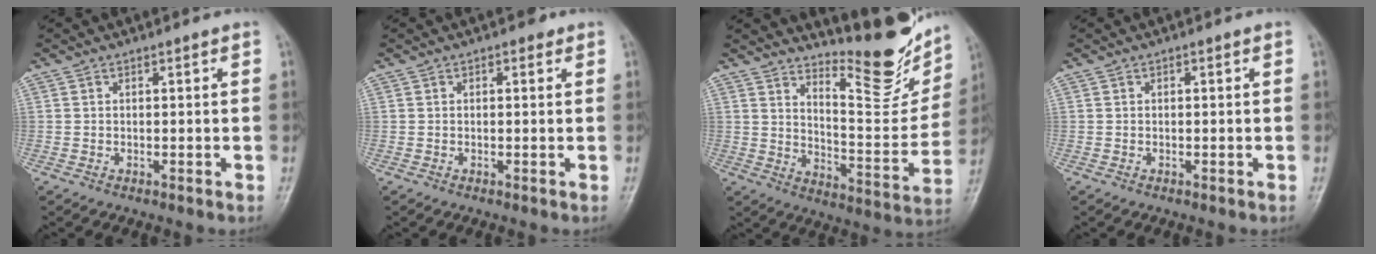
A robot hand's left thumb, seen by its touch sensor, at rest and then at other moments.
{"total": 1.0, "force": [0.6, 0.6, 0.5], "torque": [0.000, -0.001, 0.002]}
{"total": 17.6, "force": [14.0, 4.6, 9.6], "torque": [-0.096, -0.122, 0.206]}
{"total": 0.0}